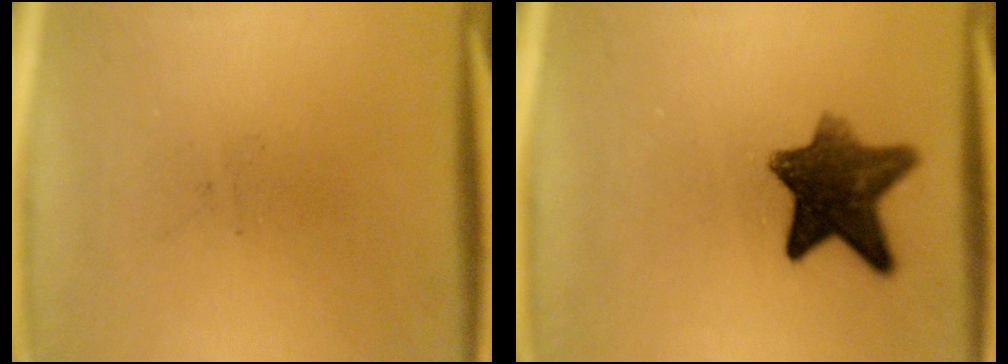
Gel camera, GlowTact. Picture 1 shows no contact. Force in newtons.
{"total": 9.7}